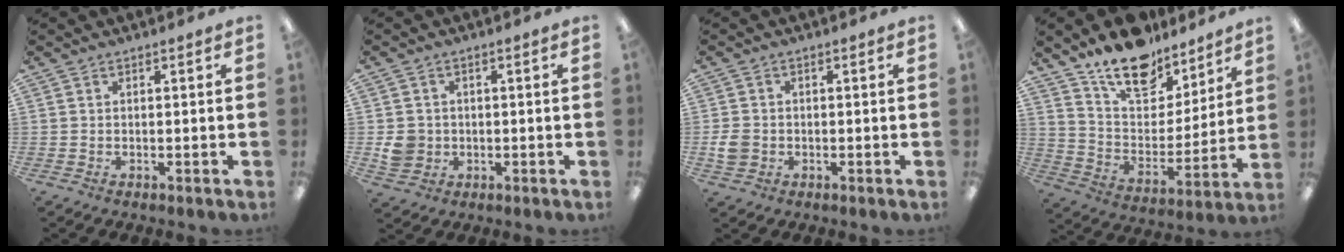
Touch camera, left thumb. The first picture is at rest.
{"total": 5.2, "force": [-0.3, 4.9, 1.8], "torque": [-0.027, 0.004, -0.003]}
{"total": 4.0, "force": [-0.6, 3.4, 2.0], "torque": [-0.030, 0.002, -0.012]}
{"total": 16.2, "force": [13.3, 7.5, 5.4], "torque": [-0.096, -0.097, 0.241]}